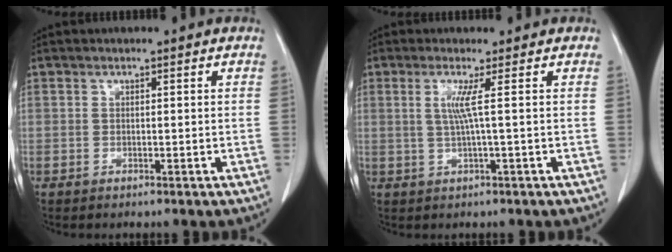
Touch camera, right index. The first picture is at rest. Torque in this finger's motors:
{"motor_torque": [0.22, -0.17, 0.10, 0.05]}